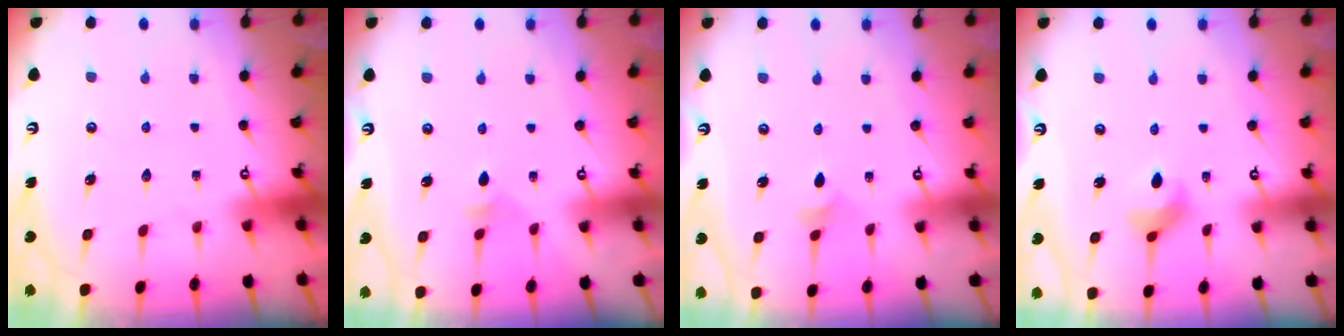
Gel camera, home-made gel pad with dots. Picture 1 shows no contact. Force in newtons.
{"total": 2.8, "press": 2.7, "slide": 0.7}
{"total": 2.3, "press": 2.3, "slide": 0.5}
{"total": 4.0, "press": 3.9, "slide": 0.7}